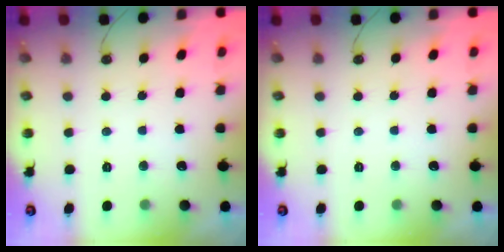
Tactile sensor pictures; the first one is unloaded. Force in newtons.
{"total": 0.0}